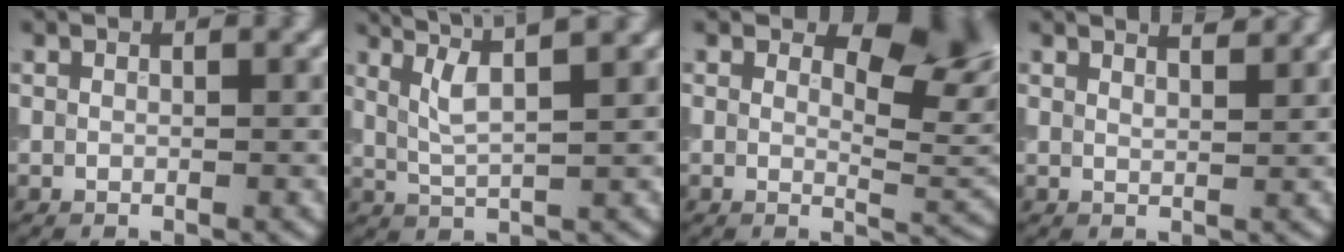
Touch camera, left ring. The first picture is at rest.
{"total": 4.3, "force": [2.5, 0.7, 3.5], "torque": [-0.067, 0.008, 0.047]}
{"total": 6.0, "force": [2.5, 3.0, 4.6], "torque": [-0.054, -0.007, 0.032]}
{"total": 3.3, "force": [2.7, 1.1, 1.6], "torque": [0.004, 0.020, 0.008]}